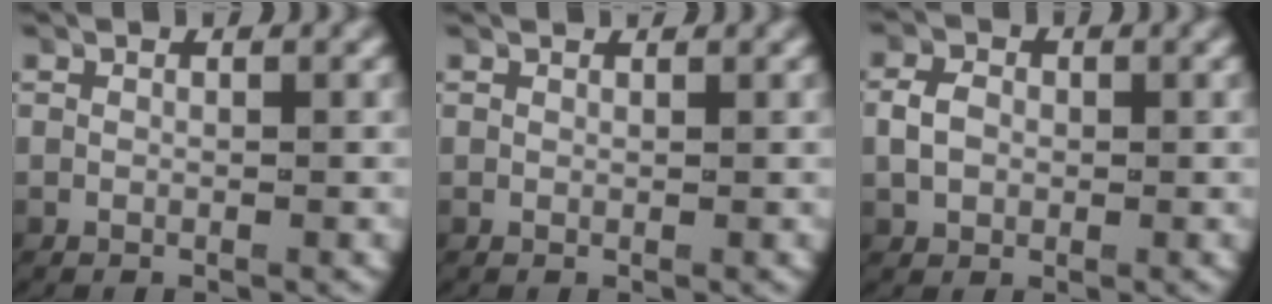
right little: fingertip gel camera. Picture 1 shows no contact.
{"total": 0.6, "force": [0.6, -0.1, -0.1], "torque": [0.006, 0.001, 0.011]}
{"total": 2.4, "force": [0.0, 2.0, 1.3], "torque": [-0.033, 0.002, 0.001]}